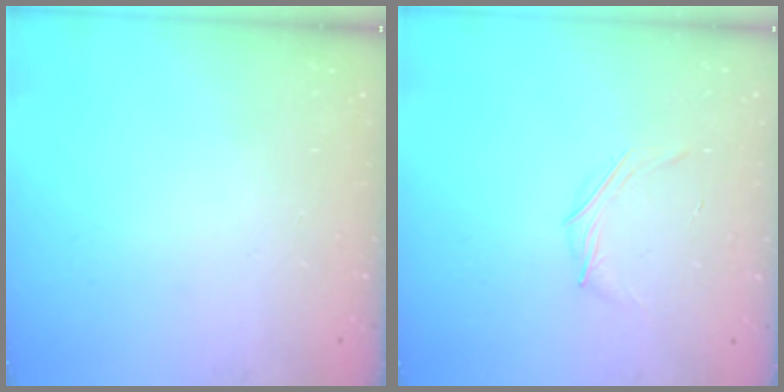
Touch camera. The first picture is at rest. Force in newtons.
{"total": 3.9, "press": 3.7, "slide": 1.2}